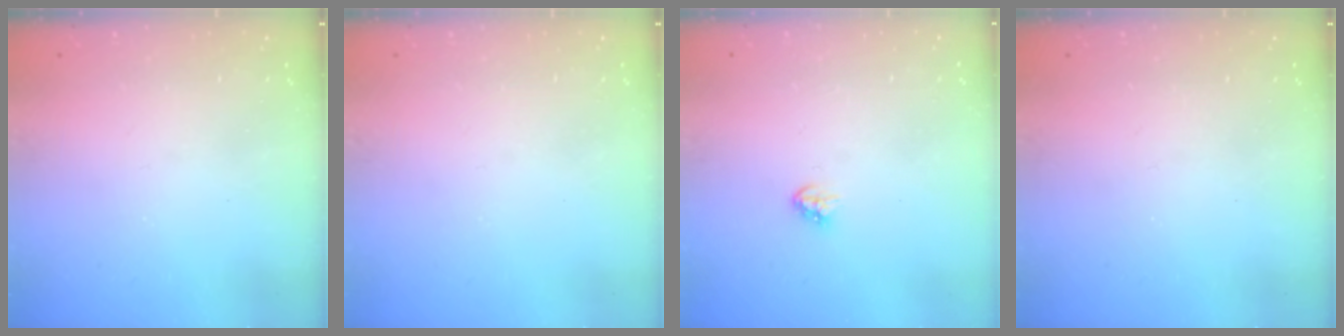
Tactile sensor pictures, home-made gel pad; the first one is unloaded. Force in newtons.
{"total": 0.0}
{"total": 3.4, "press": 3.4, "slide": 0.3}
{"total": 0.0}